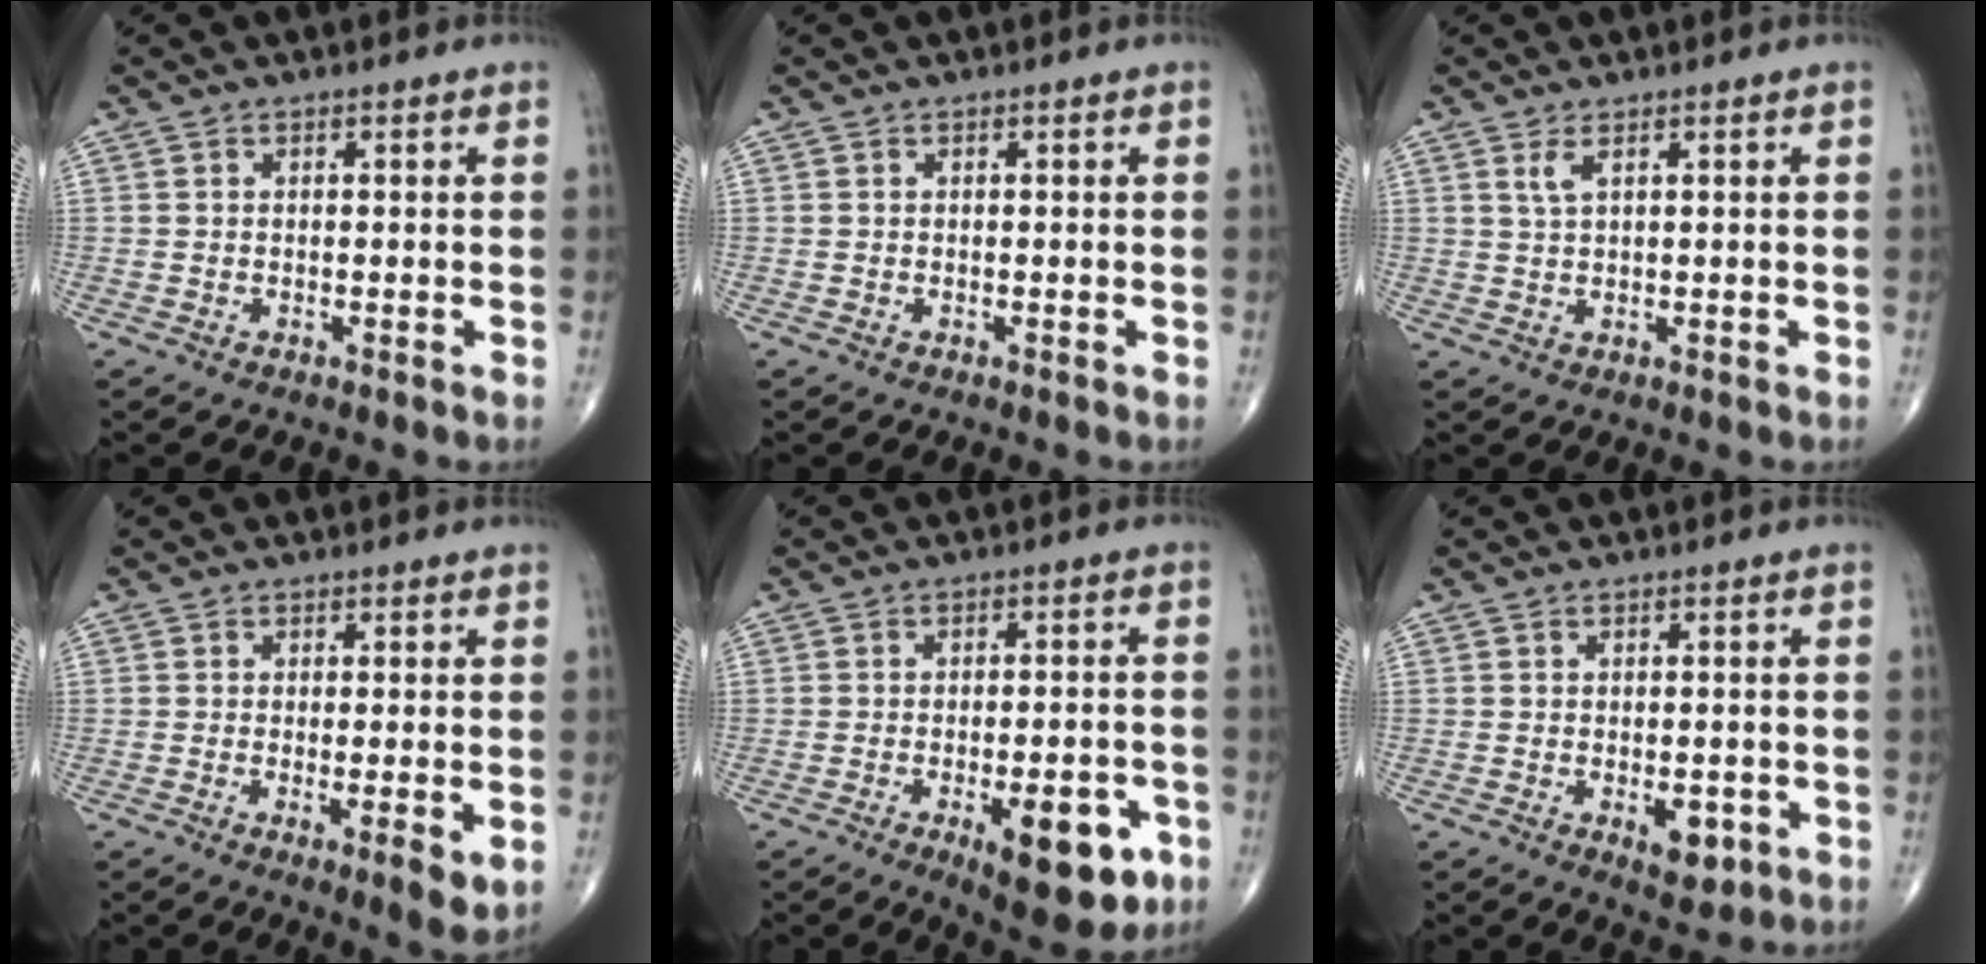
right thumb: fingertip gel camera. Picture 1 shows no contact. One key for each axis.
{"total": 0.0}
{"total": 2.0, "fx": 1.1, "fy": 0.6, "fz": 1.6, "tx": -0.038, "ty": -0.002, "tz": 0.028}
{"total": 5.5, "fx": -1.1, "fy": 1.2, "fz": 5.3, "tx": -0.082, "ty": -0.017, "tz": -0.019}
{"total": 12.9, "fx": -5.5, "fy": 5.1, "fz": 10.5, "tx": -0.118, "ty": 0.015, "tz": -0.066}
{"total": 4.7, "fx": -1.6, "fy": 2.4, "fz": 3.8, "tx": -0.038, "ty": 0.001, "tz": -0.014}